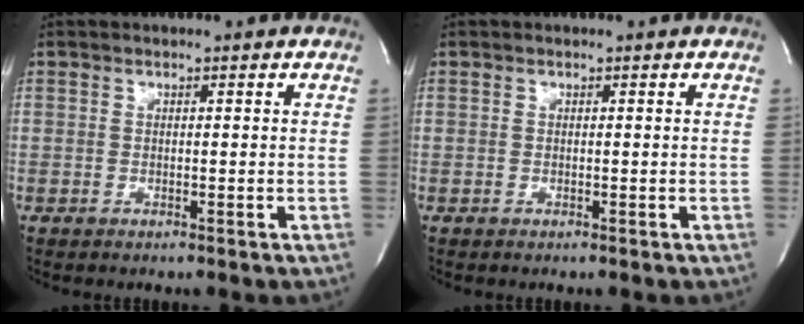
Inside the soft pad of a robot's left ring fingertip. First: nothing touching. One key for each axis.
{"total": 0.0}